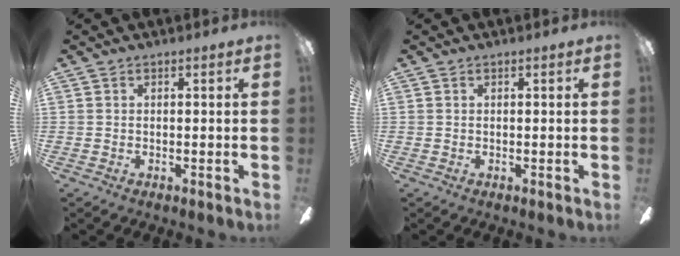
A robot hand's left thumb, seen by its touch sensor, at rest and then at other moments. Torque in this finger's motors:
{"motor_torque": [-0.08, -0.02, -0.10, 0.02, 0.00]}